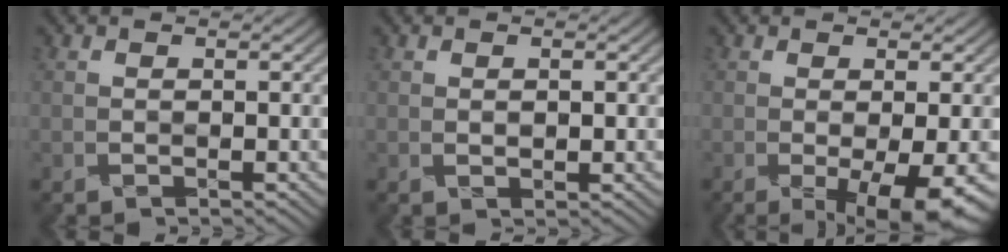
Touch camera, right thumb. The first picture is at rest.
{"total": 0.7, "force": [0.1, 0.3, 0.6], "torque": [-0.013, 0.000, 0.001]}
{"total": 5.6, "force": [-1.9, 1.0, 5.2], "torque": [-0.080, -0.002, -0.028]}